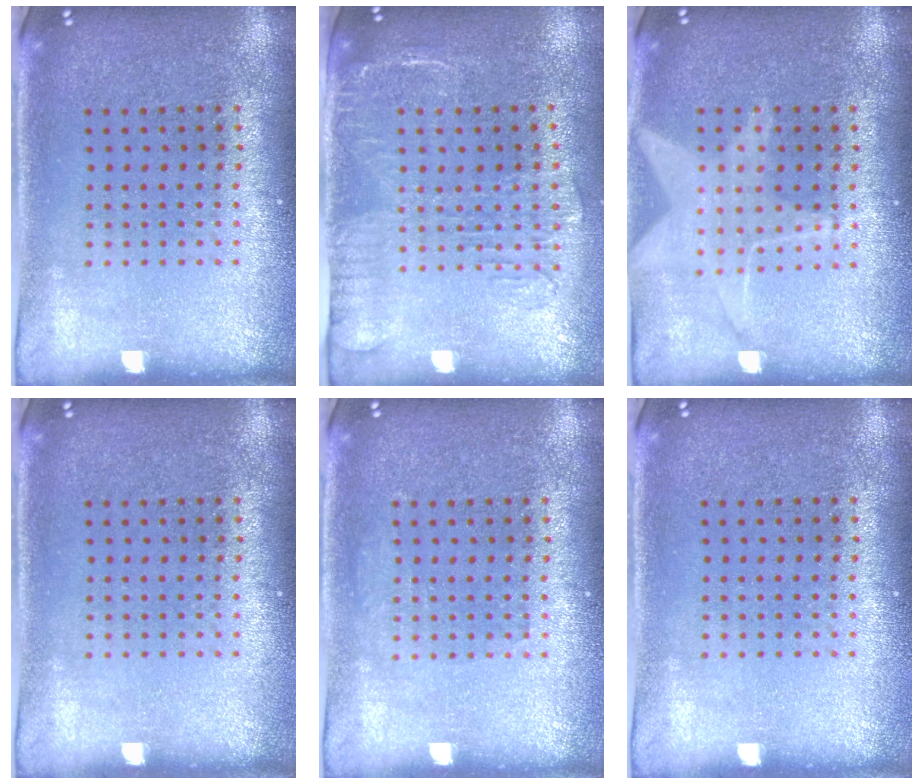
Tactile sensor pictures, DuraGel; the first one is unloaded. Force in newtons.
{"total": 1.8, "press": 1.5, "slide": 1.0}
{"total": 1.5, "press": 1.3, "slide": 0.6}
{"total": 0.0}
{"total": 0.6, "press": 0.6, "slide": 0.1}
{"total": 0.0}